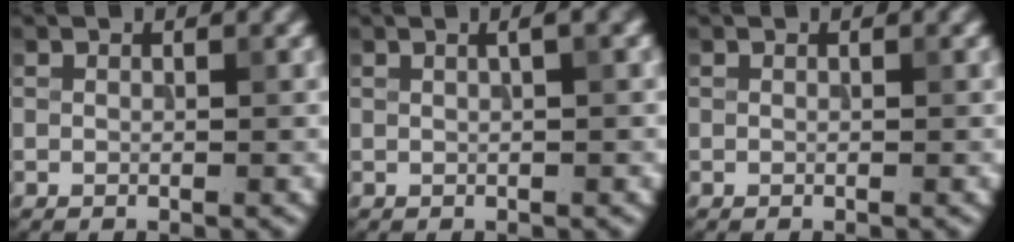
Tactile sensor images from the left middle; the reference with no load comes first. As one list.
[{"total": 1.9, "force": [0.7, 0.6, 1.7], "torque": [-0.020, 0.006, 0.002]}, {"total": 0.0}]